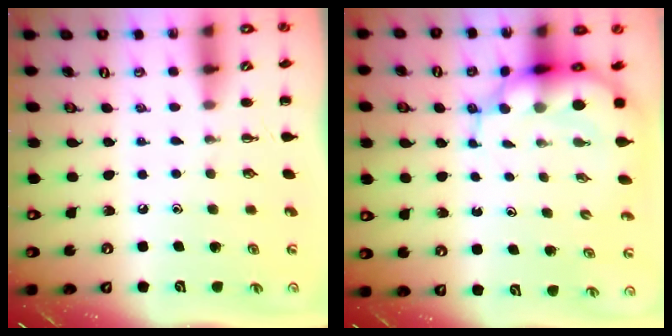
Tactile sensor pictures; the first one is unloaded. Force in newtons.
{"total": 8.3, "press": 8.0, "slide": 2.3}